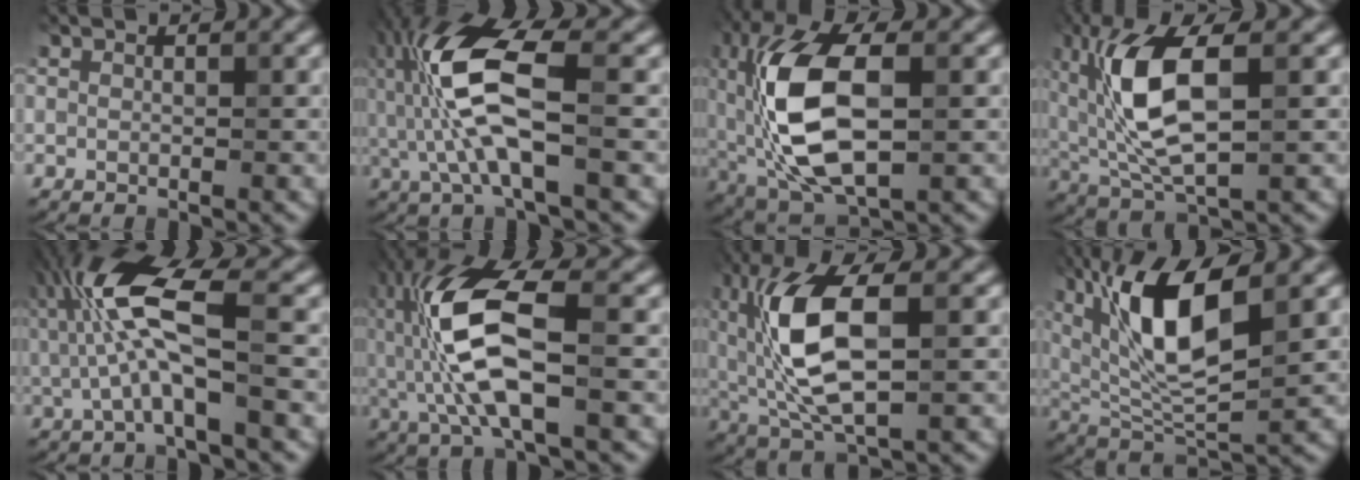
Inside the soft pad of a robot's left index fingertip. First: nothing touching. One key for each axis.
{"total": 9.0, "fx": 0.1, "fy": 2.9, "fz": 8.5, "tx": -0.184, "ty": 0.009, "tz": 0.001}
{"total": 12.6, "fx": 0.1, "fy": 6.3, "fz": 10.9, "tx": -0.229, "ty": 0.004, "tz": 0.001}
{"total": 9.5, "fx": 1.7, "fy": 3.8, "fz": 8.6, "tx": -0.180, "ty": 0.003, "tz": 0.033}
{"total": 8.0, "fx": 1.1, "fy": 2.1, "fz": 7.6, "tx": -0.159, "ty": 0.003, "tz": 0.019}
{"total": 9.9, "fx": -0.6, "fy": 3.5, "fz": 9.3, "tx": -0.204, "ty": 0.016, "tz": -0.016}
{"total": 10.4, "fx": 1.2, "fy": 4.2, "fz": 9.4, "tx": -0.198, "ty": 0.003, "tz": 0.024}
{"total": 9.8, "fx": 3.2, "fy": 3.2, "fz": 8.6, "tx": -0.166, "ty": -0.003, "tz": 0.059}